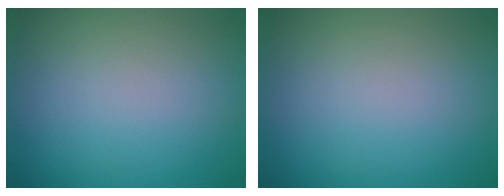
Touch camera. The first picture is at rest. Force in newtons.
{"total": 0.0}